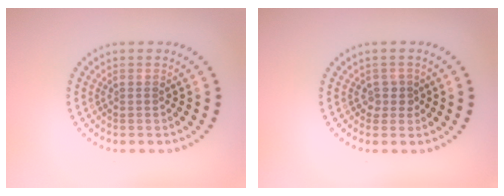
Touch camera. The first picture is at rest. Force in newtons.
{"total": 1.2, "press": 0.9, "slide": 0.8}